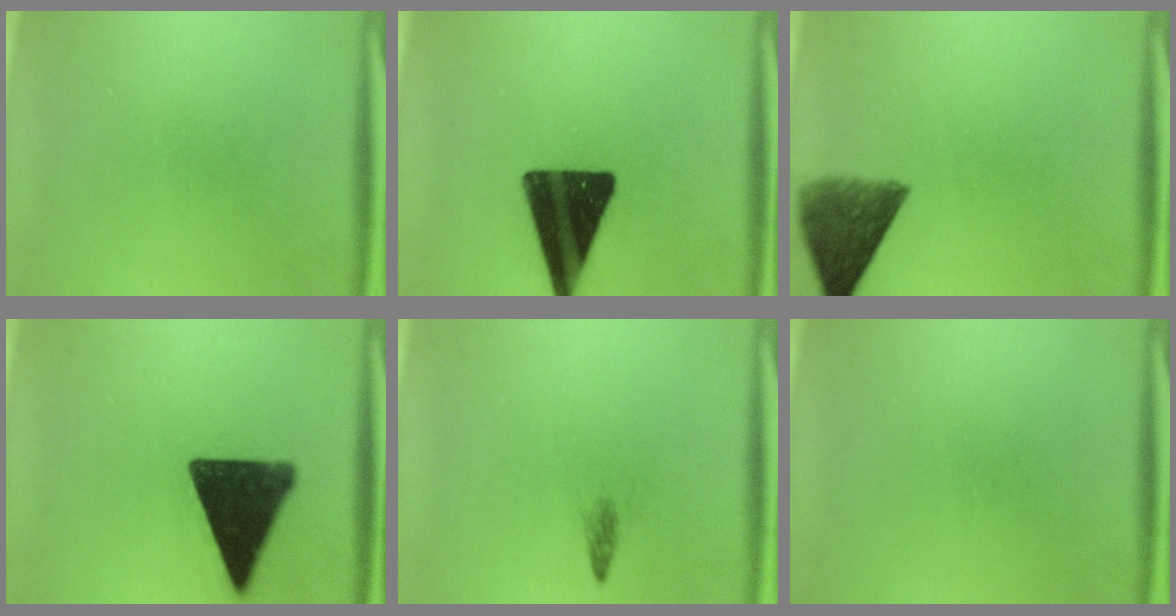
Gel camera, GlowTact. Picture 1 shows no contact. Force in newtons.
{"total": 18.7}
{"total": 8.5}
{"total": 16.8}
{"total": 1.0}
{"total": 0.0}